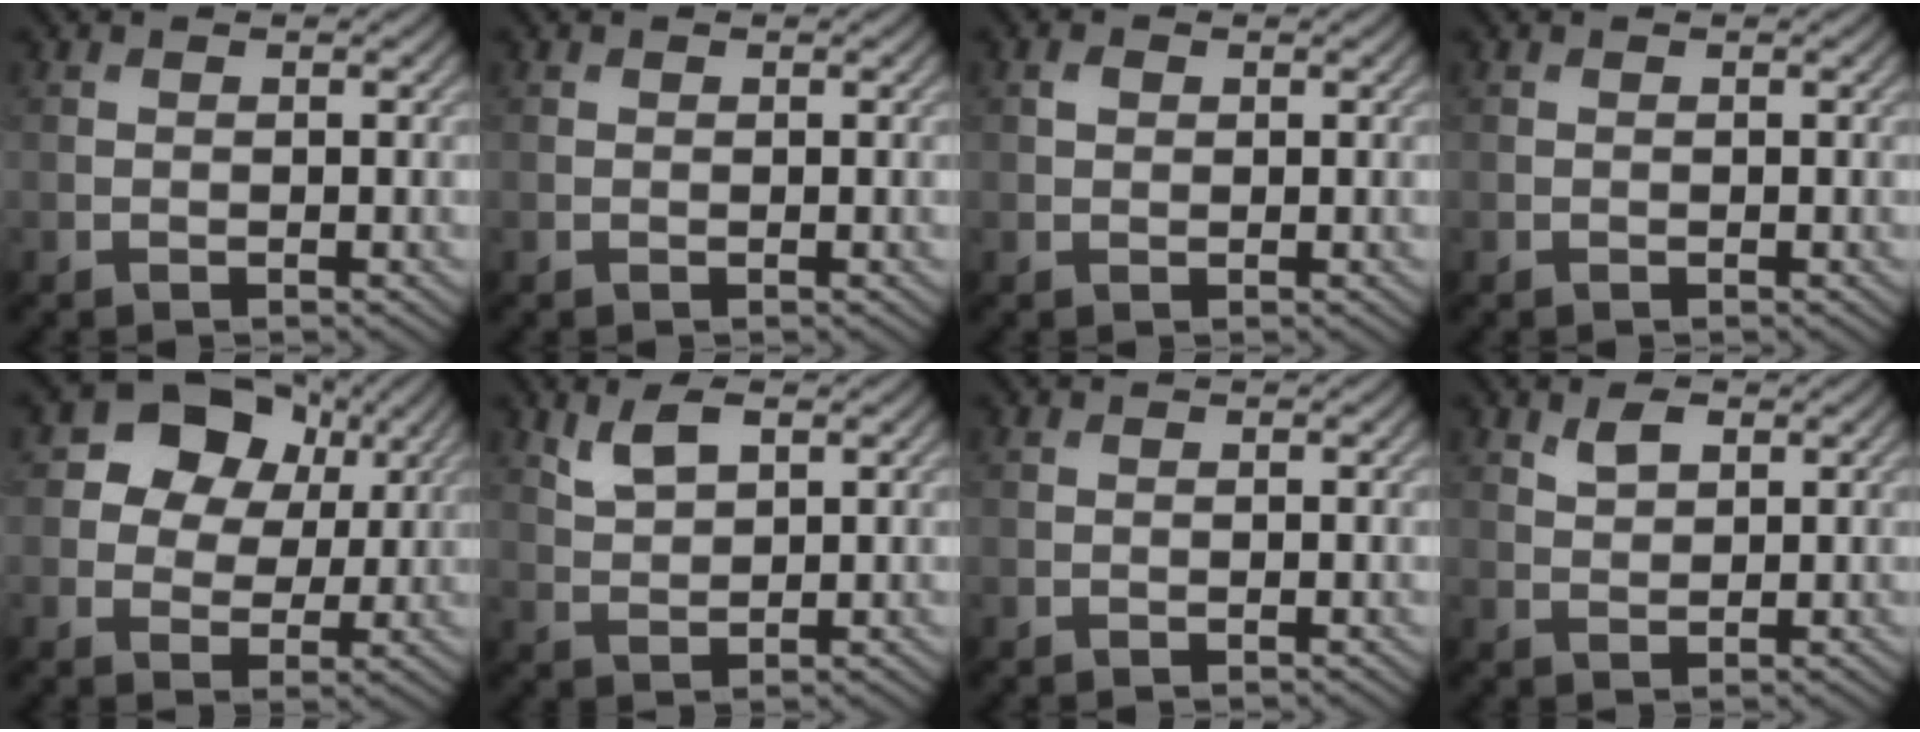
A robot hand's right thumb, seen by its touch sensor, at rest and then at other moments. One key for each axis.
{"total": 0.0}
{"total": 1.0, "fx": 0.4, "fy": 0.8, "fz": 0.5, "tx": -0.012, "ty": 0.000, "tz": 0.005}
{"total": 0.0}
{"total": 10.7, "fx": 4.4, "fy": 8.3, "fz": 5.2, "tx": -0.117, "ty": 0.027, "tz": 0.063}
{"total": 4.0, "fx": 2.4, "fy": 1.6, "fz": 2.7, "tx": -0.067, "ty": 0.000, "tz": 0.052}
{"total": 0.0}
{"total": 2.4, "fx": 1.5, "fy": 1.2, "fz": 1.5, "tx": -0.031, "ty": 0.000, "tz": 0.030}